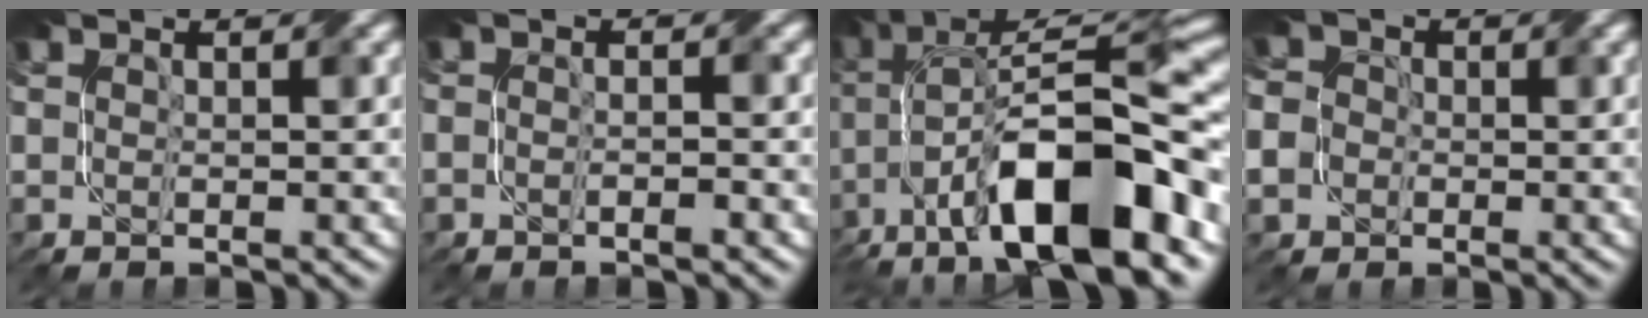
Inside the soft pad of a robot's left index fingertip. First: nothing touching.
{"total": 1.4, "force": [-0.9, 0.4, 1.0], "torque": [-0.020, 0.000, -0.019]}
{"total": 15.8, "force": [-5.5, 6.2, 13.5], "torque": [-0.228, 0.034, -0.098]}
{"total": 7.9, "force": [-2.5, 6.8, 3.1], "torque": [-0.085, -0.005, -0.071]}